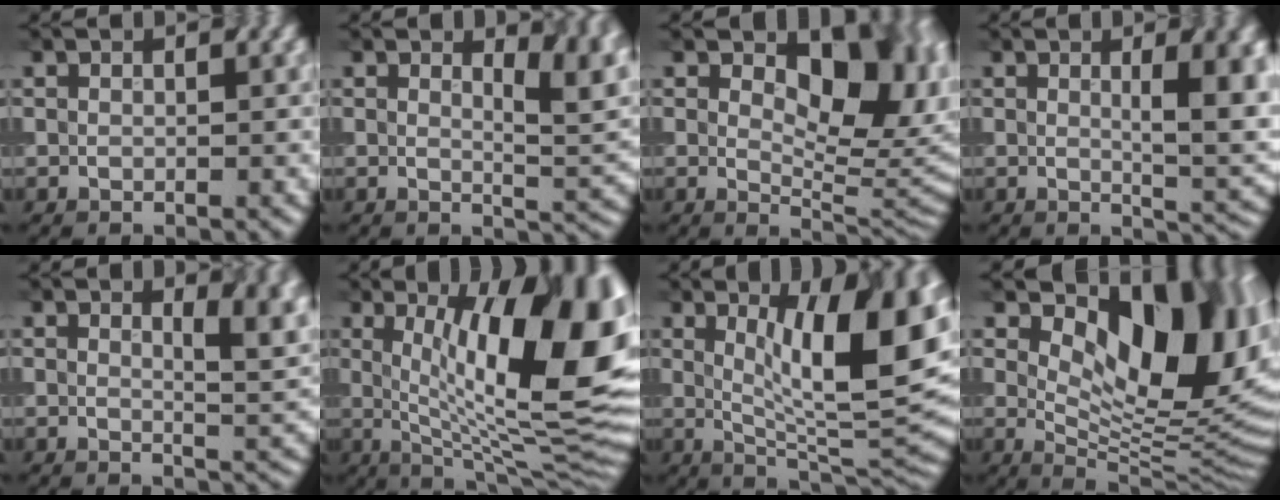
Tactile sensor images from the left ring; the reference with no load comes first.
{"total": 4.4, "force": [1.3, 2.0, 3.8], "torque": [-0.050, -0.007, 0.027]}
{"total": 8.6, "force": [2.0, 4.4, 7.1], "torque": [-0.097, -0.003, 0.035]}
{"total": 6.1, "force": [0.4, 1.8, 5.8], "torque": [-0.075, -0.004, 0.017]}
{"total": 4.2, "force": [1.2, 1.7, 3.7], "torque": [-0.046, -0.004, 0.028]}
{"total": 15.2, "force": [2.6, 4.8, 14.1], "torque": [-0.178, 0.007, 0.040]}
{"total": 11.1, "force": [2.2, 3.1, 10.5], "torque": [-0.145, 0.002, 0.045]}
{"total": 12.8, "force": [4.2, 5.9, 10.6], "torque": [-0.139, 0.001, 0.084]}